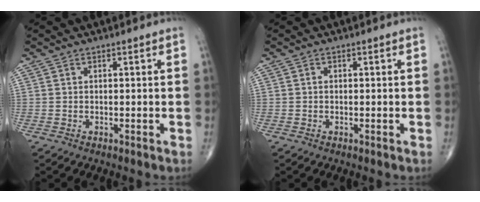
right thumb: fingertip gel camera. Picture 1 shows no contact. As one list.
[{"total": 0.5, "force": [0.0, 0.4, 0.3], "torque": [-0.002, 0.001, -0.002]}]